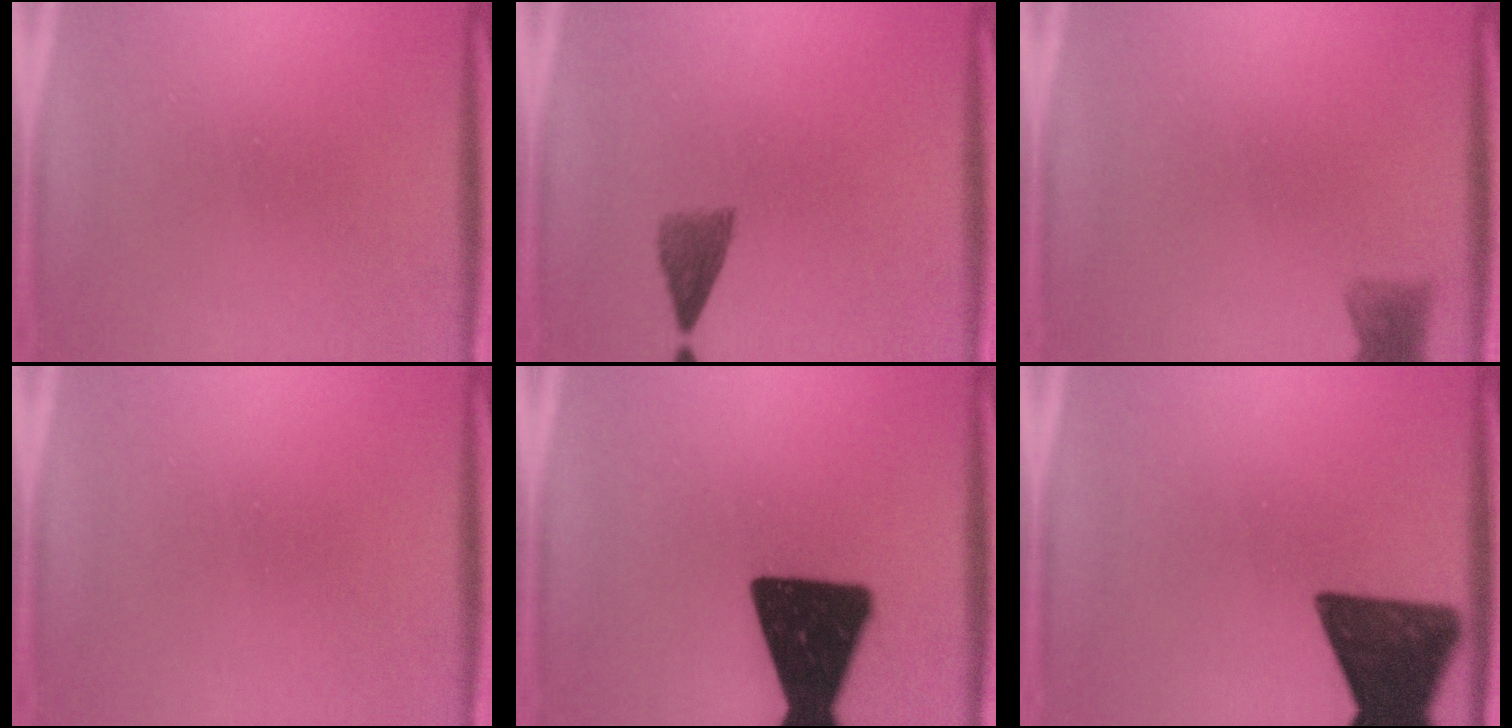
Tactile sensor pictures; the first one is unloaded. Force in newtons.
{"total": 3.0}
{"total": 2.0}
{"total": 0.0}
{"total": 19.3}
{"total": 13.8}